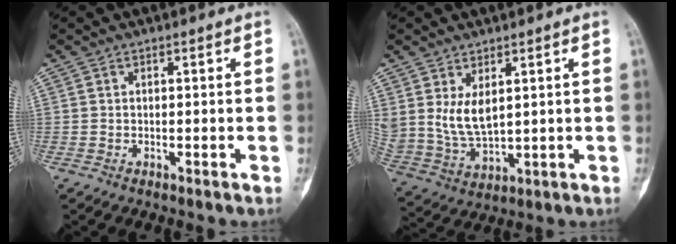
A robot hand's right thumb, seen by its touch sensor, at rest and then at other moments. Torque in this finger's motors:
{"motor_torque": [-0.82, 1.11, 0.79, 0.51, 0.00]}